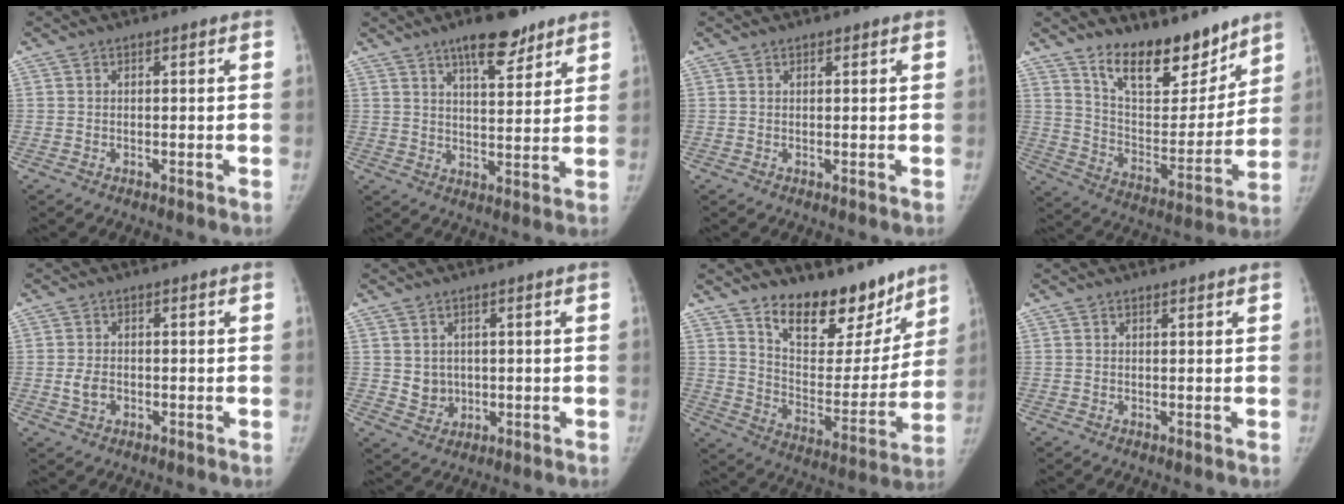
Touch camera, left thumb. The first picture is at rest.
{"total": 10.1, "force": [7.0, 3.4, 6.4], "torque": [-0.073, -0.042, 0.107]}
{"total": 0.5, "force": [0.5, 0.2, 0.1], "torque": [-0.001, -0.004, 0.007]}
{"total": 17.6, "force": [13.3, 7.5, 8.8], "torque": [-0.084, -0.098, 0.224]}
{"total": 2.9, "force": [-0.5, 2.1, 1.9], "torque": [-0.033, 0.002, -0.009]}
{"total": 3.9, "force": [0.6, 3.5, 1.6], "torque": [-0.012, -0.007, 0.021]}
{"total": 18.8, "force": [13.9, 9.1, 8.8], "torque": [-0.066, -0.105, 0.219]}
{"total": 0.5, "force": [0.5, 0.1, 0.1], "torque": [-0.006, -0.004, 0.009]}